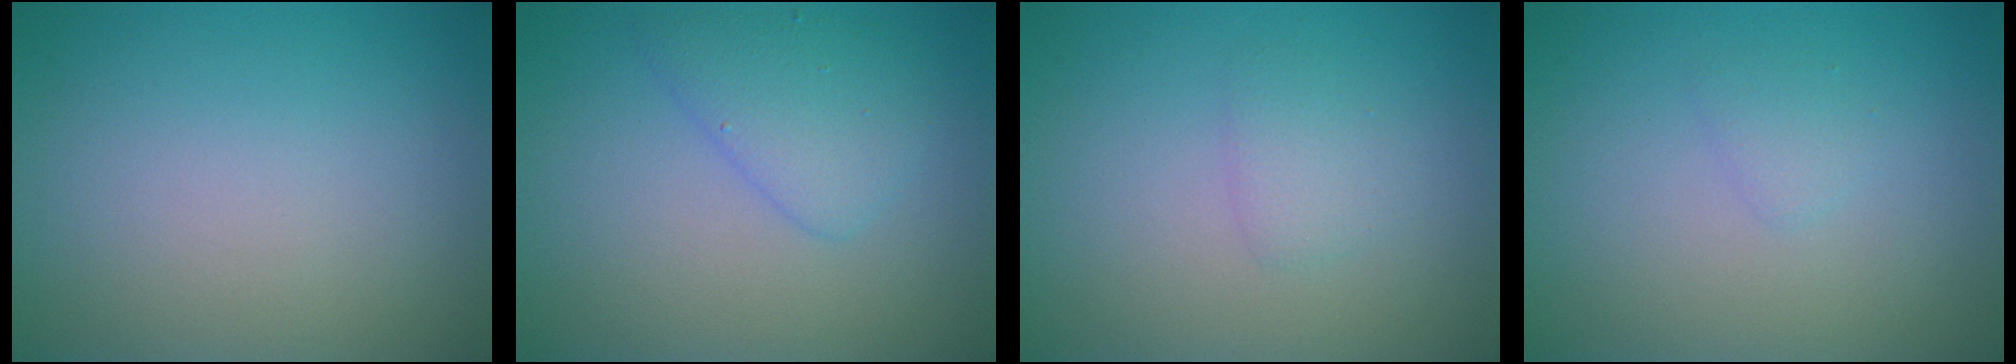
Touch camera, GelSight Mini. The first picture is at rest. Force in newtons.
{"total": 2.7, "press": 2.7, "slide": 0.3}
{"total": 1.3, "press": 1.3, "slide": 0.0}
{"total": 0.8, "press": 0.8, "slide": 0.1}